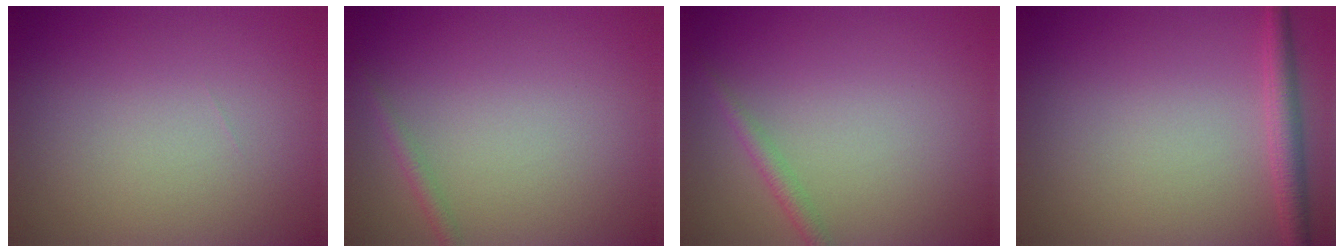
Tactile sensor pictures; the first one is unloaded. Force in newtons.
{"total": 1.1, "press": 1.1, "slide": 0.1}
{"total": 1.3, "press": 1.3, "slide": 0.1}
{"total": 2.3, "press": 2.3, "slide": 0.1}